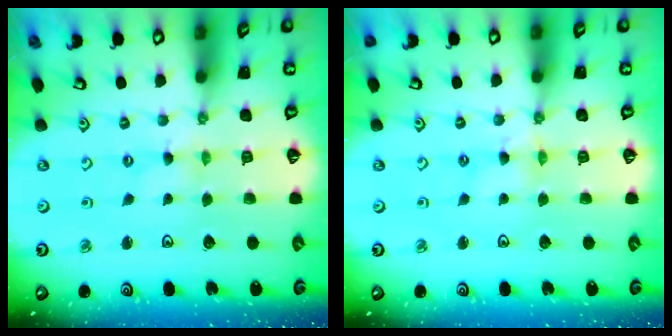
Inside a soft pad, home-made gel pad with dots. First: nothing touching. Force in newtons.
{"total": 2.3, "press": 2.3, "slide": 0.3}